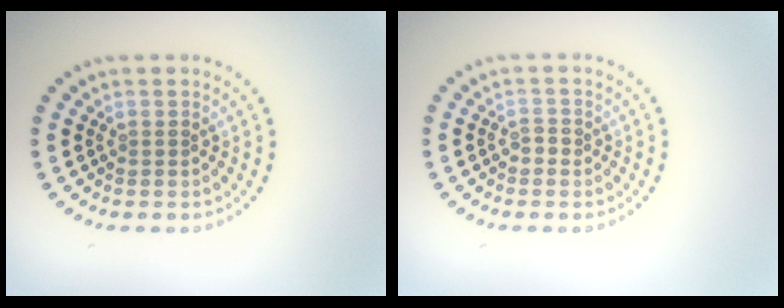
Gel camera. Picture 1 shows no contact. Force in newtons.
{"total": 0.9, "press": 0.8, "slide": 0.2}